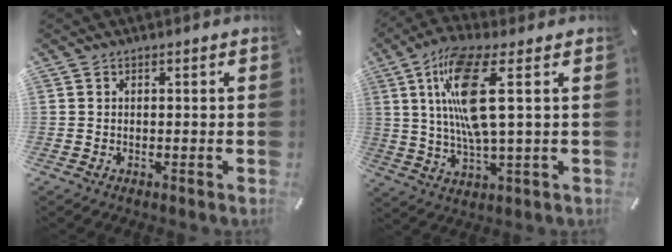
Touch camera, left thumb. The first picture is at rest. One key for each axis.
{"total": 14.7, "fx": 3.9, "fy": 3.4, "fz": 13.8, "tx": -0.293, "ty": -0.011, "tz": 0.059}